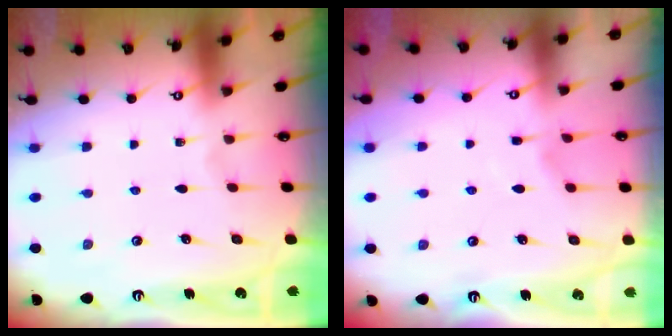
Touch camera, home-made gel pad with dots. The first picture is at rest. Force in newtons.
{"total": 2.8, "press": 2.8, "slide": 0.5}